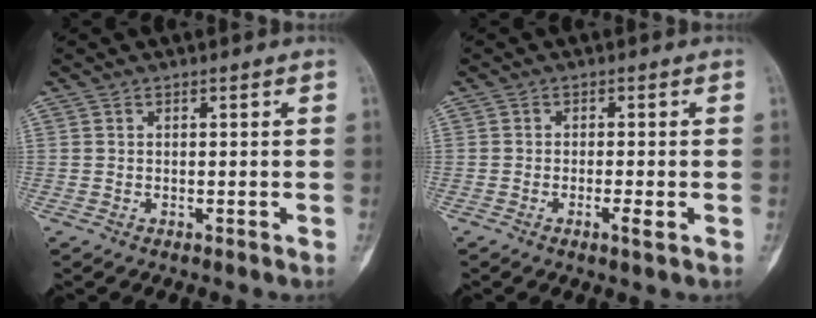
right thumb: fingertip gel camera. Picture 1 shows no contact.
{"total": 3.0, "force": [-1.2, 0.4, 2.8], "torque": [-0.053, -0.003, -0.024]}